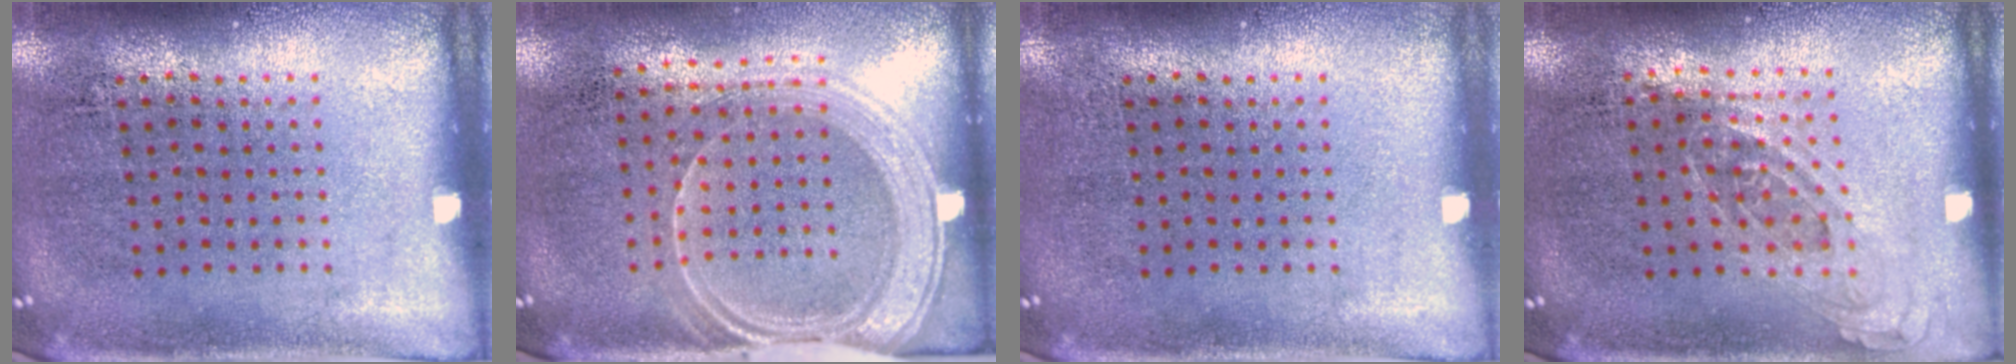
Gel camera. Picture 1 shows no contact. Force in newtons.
{"total": 1.7, "press": 1.4, "slide": 1.0}
{"total": 0.0}
{"total": 0.7, "press": 0.7, "slide": 0.3}